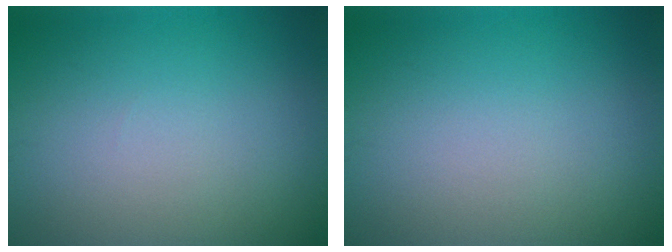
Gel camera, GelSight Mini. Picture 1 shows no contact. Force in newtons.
{"total": 0.0}